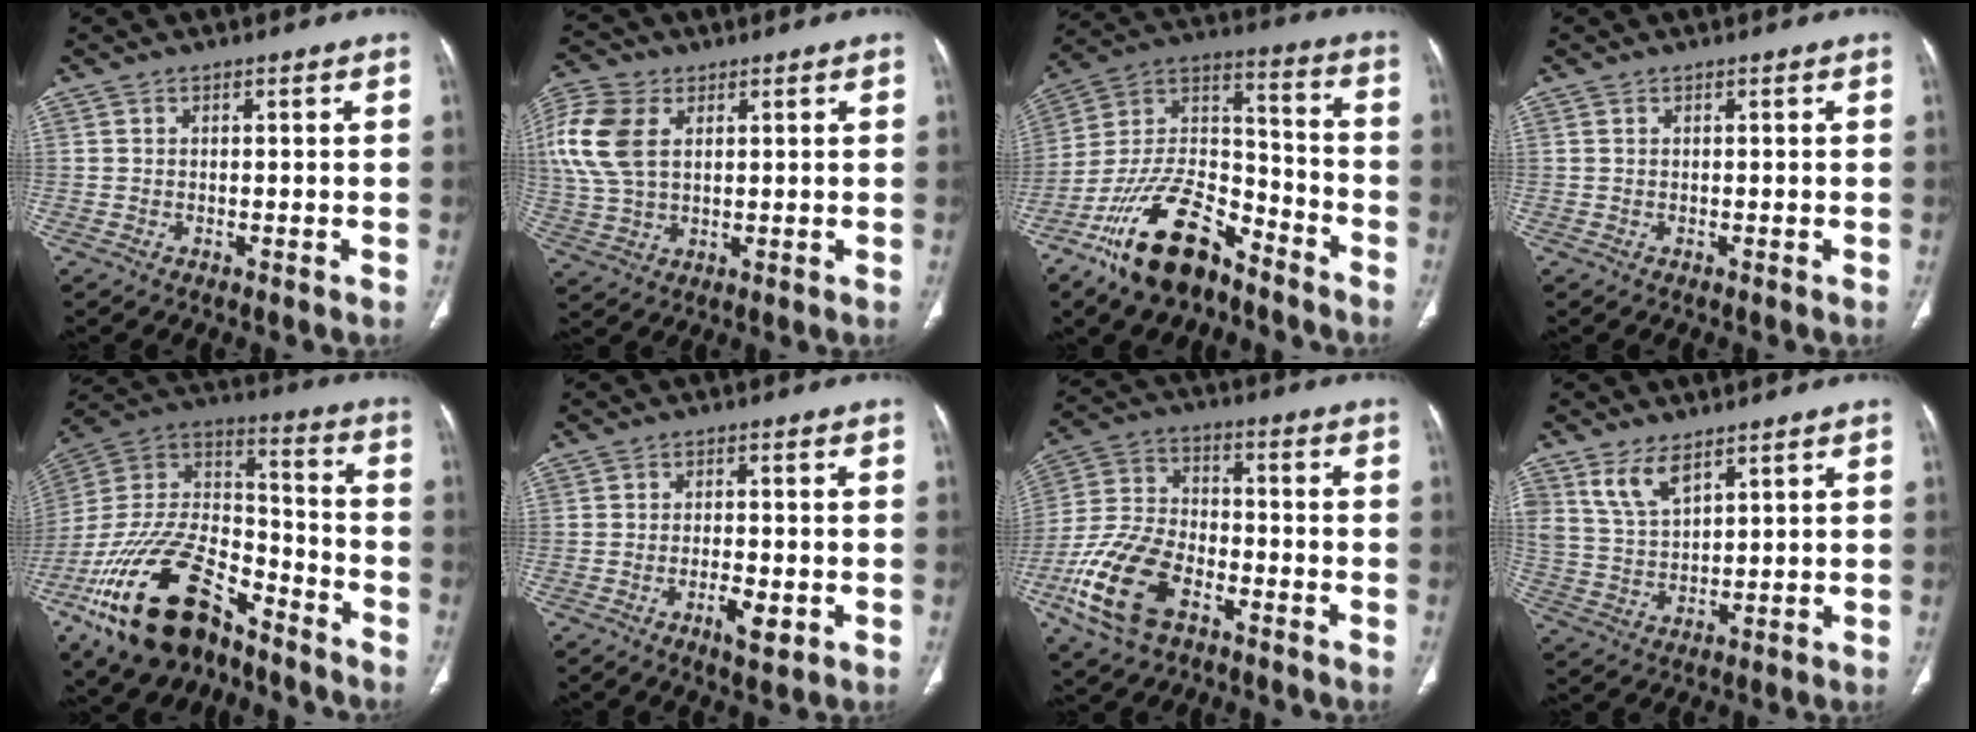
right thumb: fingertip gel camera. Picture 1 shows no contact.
{"total": 13.4, "force": [3.6, 8.6, 9.7], "torque": [-0.228, 0.004, 0.072]}
{"total": 19.7, "force": [-13.2, 9.1, 11.5], "torque": [-0.190, 0.089, -0.235]}
{"total": 0.0}
{"total": 27.3, "force": [-16.7, 13.6, 16.8], "torque": [-0.345, 0.062, -0.296]}
{"total": 4.6, "force": [-1.9, 1.7, 3.9], "torque": [-0.062, 0.001, -0.027]}
{"total": 16.1, "force": [-7.7, 9.2, 10.8], "torque": [-0.226, 0.032, -0.148]}
{"total": 6.5, "force": [4.3, 2.9, 3.8], "torque": [-0.067, -0.023, 0.095]}